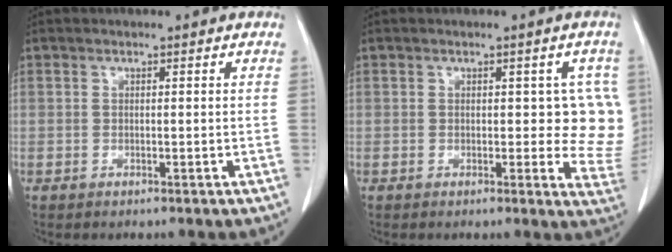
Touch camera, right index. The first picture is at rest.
{"total": 6.4, "force": [1.0, 3.4, 5.3], "torque": [-0.031, -0.001, 0.009]}